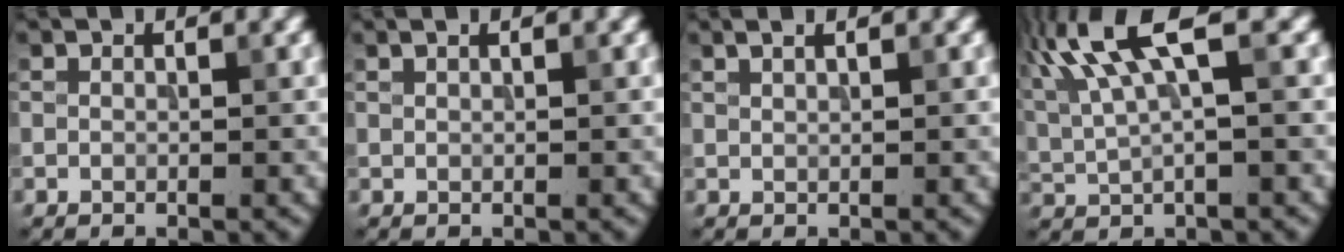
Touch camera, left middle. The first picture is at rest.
{"total": 0.7, "force": [0.5, 0.3, 0.5], "torque": [-0.006, -0.002, 0.004]}
{"total": 1.4, "force": [1.0, 0.5, 0.9], "torque": [-0.004, 0.000, 0.003]}
{"total": 8.6, "force": [4.0, 2.2, 7.3], "torque": [-0.160, 0.015, 0.082]}